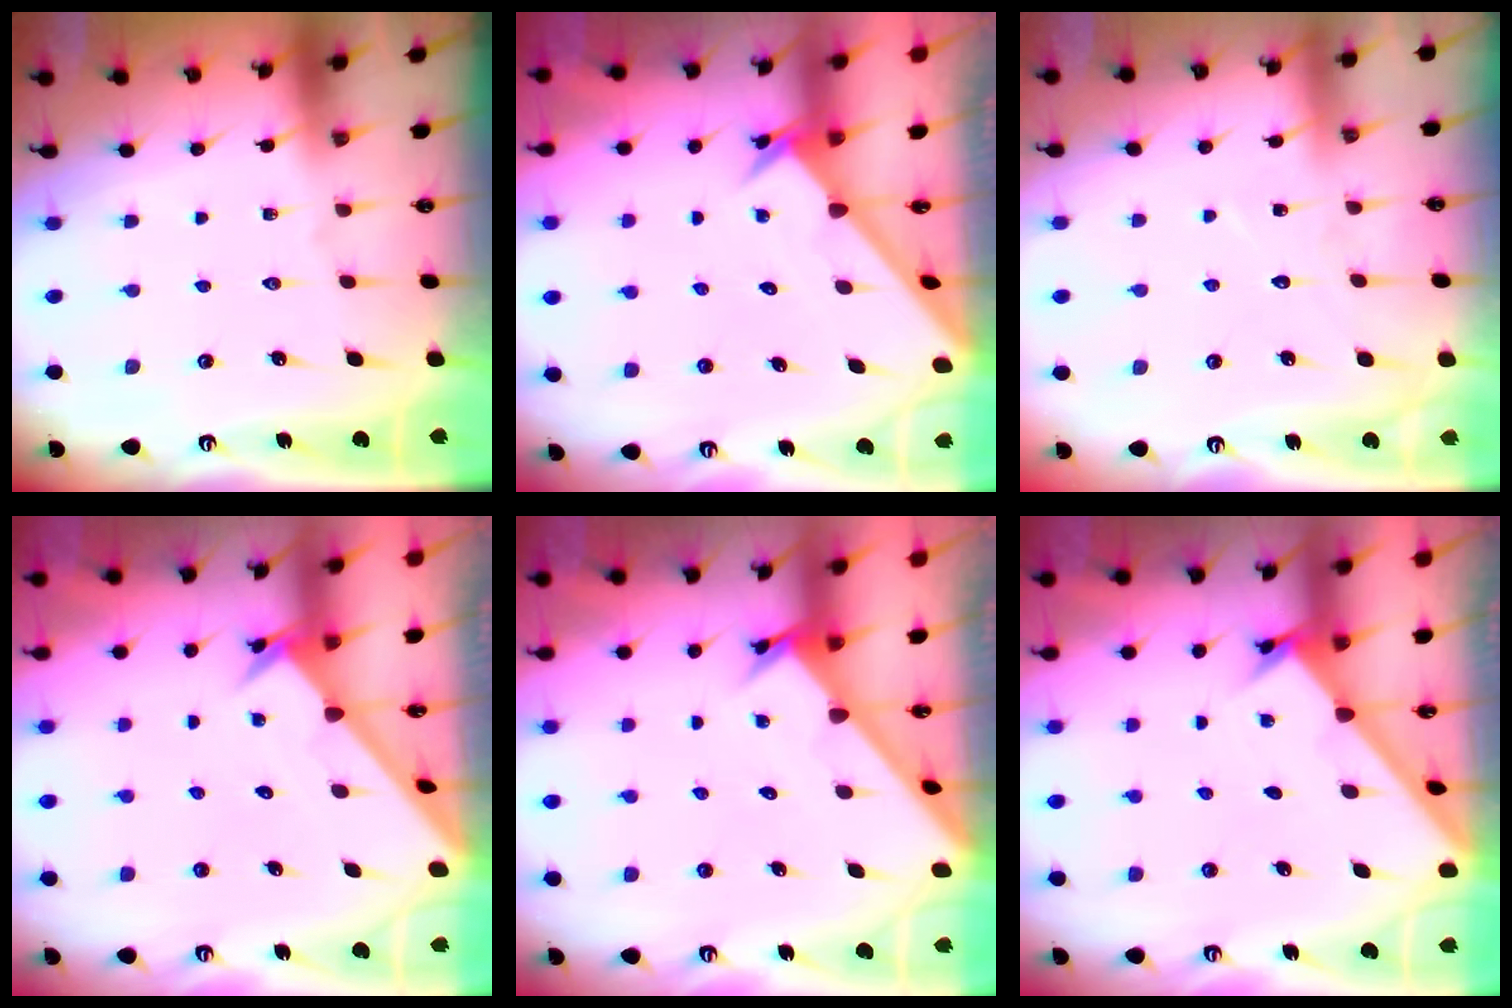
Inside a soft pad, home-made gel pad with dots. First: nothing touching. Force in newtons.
{"total": 2.6, "press": 2.6, "slide": 0.2}
{"total": 6.4, "press": 6.3, "slide": 0.6}
{"total": 2.6, "press": 2.6, "slide": 0.2}
{"total": 2.5, "press": 2.5, "slide": 0.2}
{"total": 1.8, "press": 1.8, "slide": 0.2}